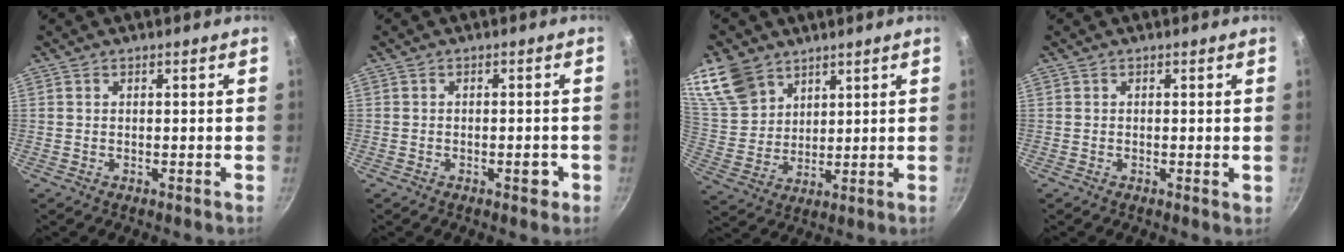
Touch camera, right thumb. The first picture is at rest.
{"total": 2.5, "force": [-1.1, 1.4, 1.8], "torque": [-0.009, 0.016, -0.012]}
{"total": 12.5, "force": [8.3, 8.3, 4.5], "torque": [-0.069, -0.031, 0.175]}
{"total": 0.6, "force": [0.0, 0.2, 0.6], "torque": [-0.008, -0.002, -0.002]}